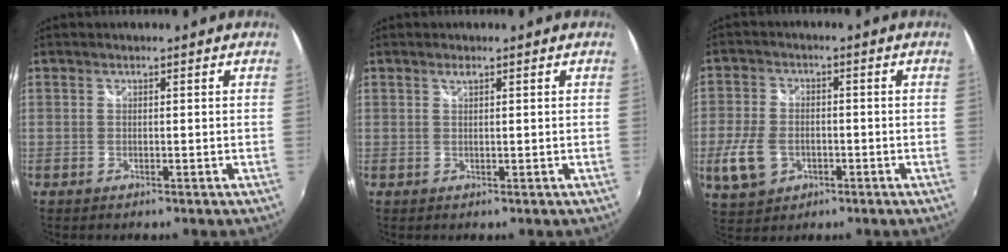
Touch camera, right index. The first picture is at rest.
{"total": 0.6, "force": [0.5, 0.1, 0.4], "torque": [-0.008, 0.002, 0.008]}
{"total": 9.0, "force": [-3.0, 6.7, 5.2], "torque": [-0.132, -0.003, -0.052]}